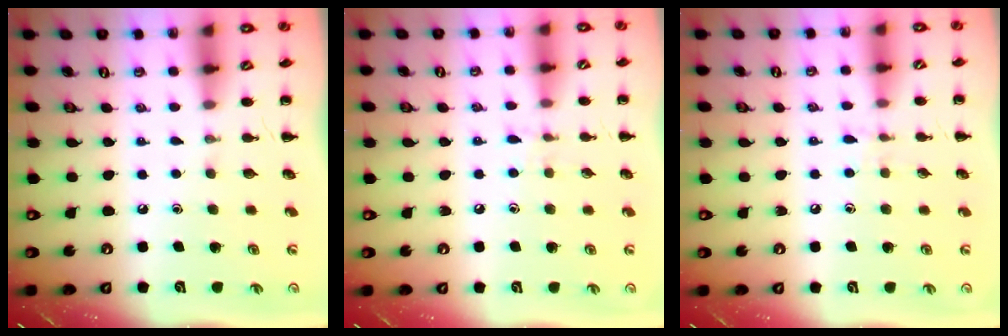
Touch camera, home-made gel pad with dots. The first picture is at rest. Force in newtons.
{"total": 5.3, "press": 4.9, "slide": 2.1}
{"total": 5.3, "press": 4.9, "slide": 2.1}